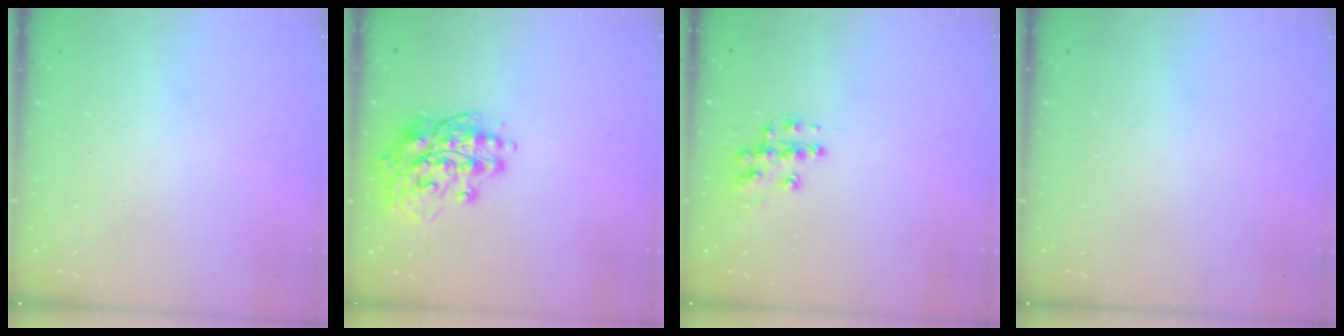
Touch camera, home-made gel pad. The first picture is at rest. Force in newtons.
{"total": 16.0, "press": 15.8, "slide": 2.7}
{"total": 10.7, "press": 10.7, "slide": 0.6}
{"total": 0.0}